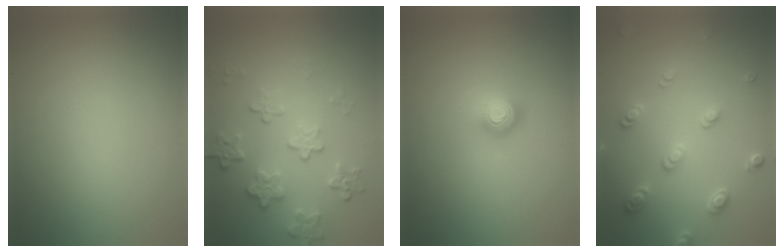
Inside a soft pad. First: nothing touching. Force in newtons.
{"total": 4.3, "press": 3.1, "slide": 2.9}
{"total": 2.3, "press": 1.4, "slide": 1.8}
{"total": 2.8, "press": 2.8, "slide": 0.2}